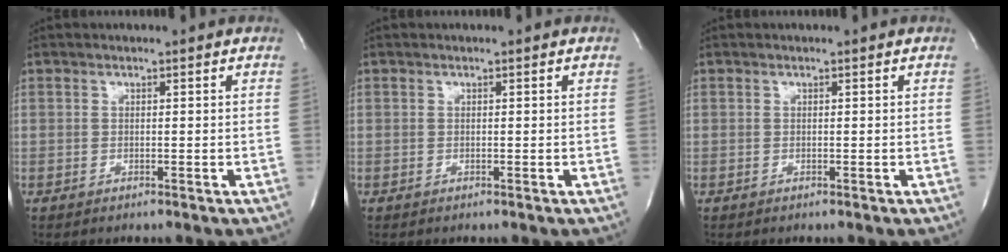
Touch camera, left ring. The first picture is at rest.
{"total": 0.0}
{"total": 0.0}